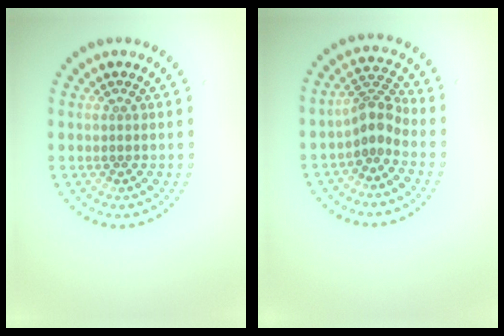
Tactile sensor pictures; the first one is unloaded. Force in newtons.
{"total": 2.7, "press": 2.1, "slide": 1.8}